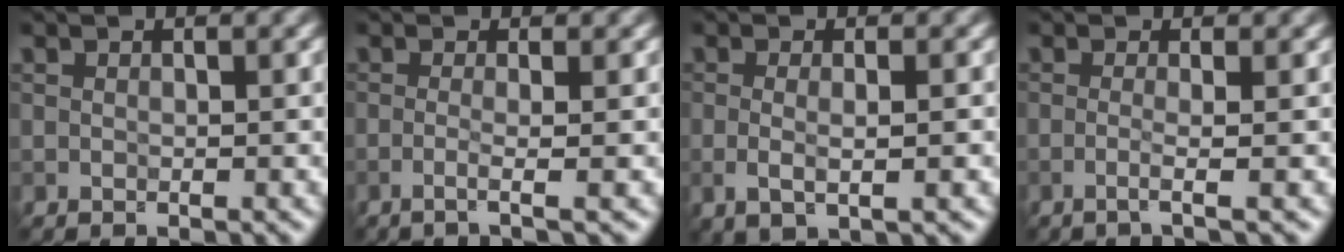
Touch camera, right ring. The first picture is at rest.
{"total": 2.4, "force": [-0.4, 0.9, 2.2], "torque": [-0.019, -0.002, -0.029]}
{"total": 2.7, "force": [-0.2, 0.8, 2.5], "torque": [-0.046, -0.009, -0.003]}
{"total": 2.0, "force": [-0.4, 0.6, 1.9], "torque": [-0.021, -0.004, -0.024]}